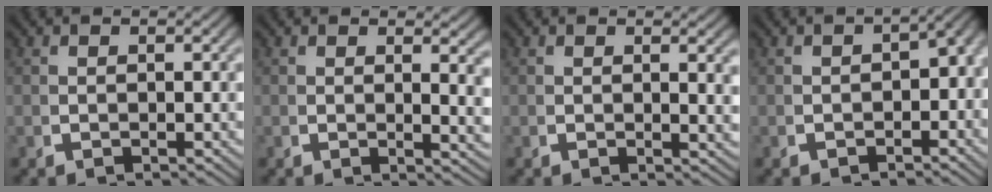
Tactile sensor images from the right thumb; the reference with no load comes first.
{"total": 2.0, "force": [0.9, 0.6, 1.7], "torque": [-0.013, -0.010, 0.013]}
{"total": 1.2, "force": [0.5, 0.1, 1.1], "torque": [-0.013, -0.007, 0.008]}
{"total": 2.8, "force": [-1.1, 1.9, 1.7], "torque": [-0.014, -0.003, -0.016]}